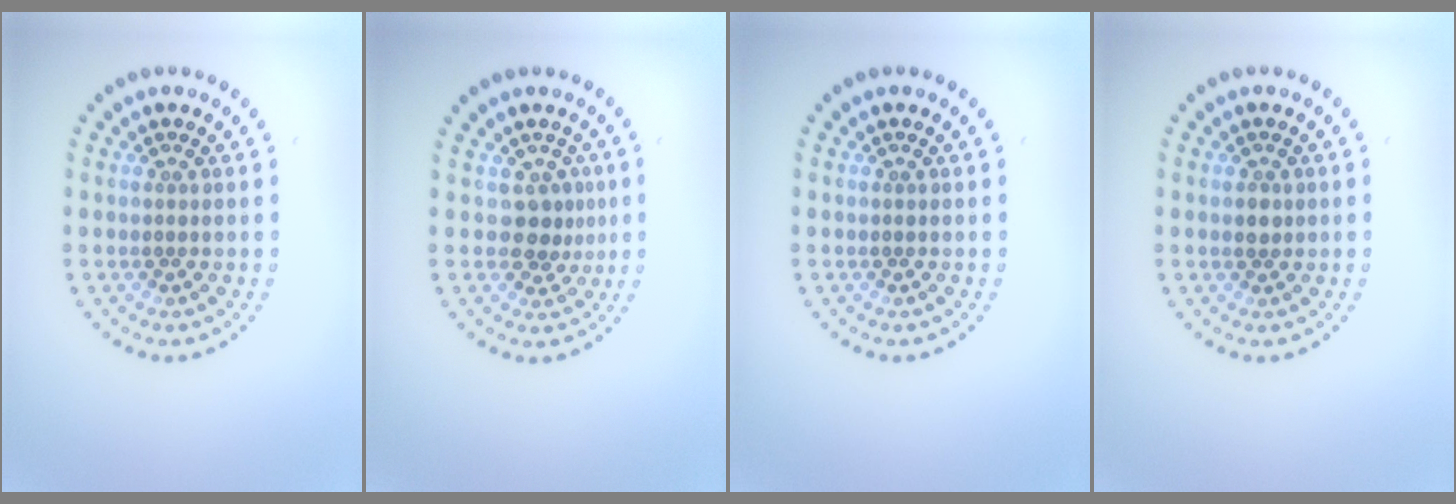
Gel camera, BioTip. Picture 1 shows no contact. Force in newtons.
{"total": 2.3, "press": 1.7, "slide": 1.6}
{"total": 0.0}
{"total": 1.1, "press": 1.0, "slide": 0.4}